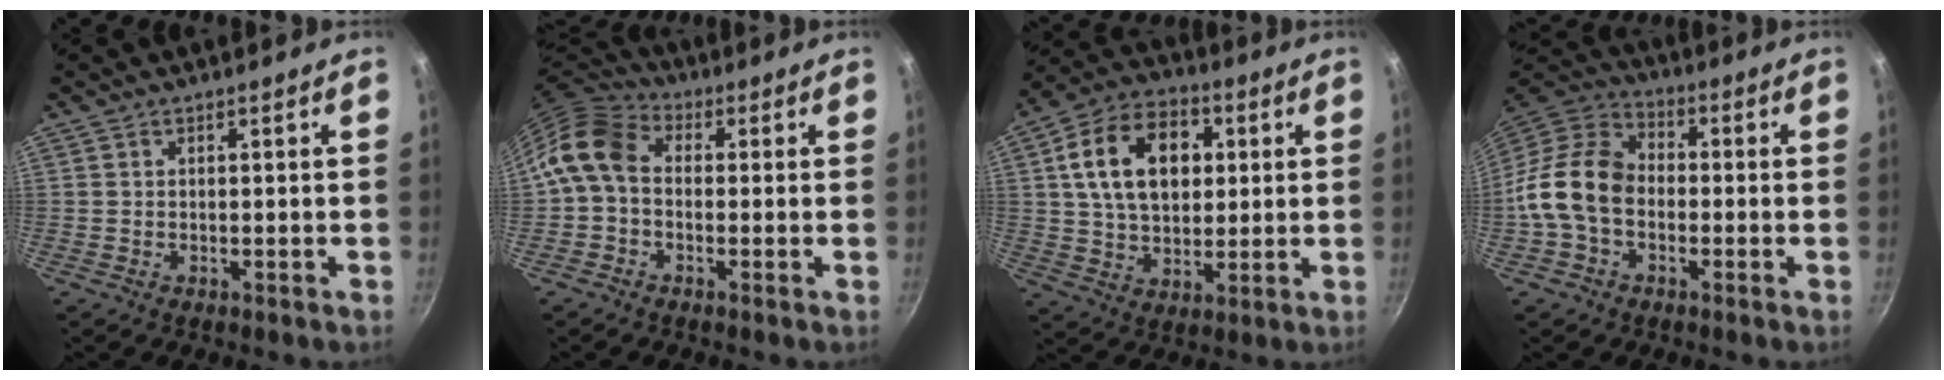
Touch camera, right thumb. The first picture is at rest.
{"total": 9.4, "force": [-0.1, 7.2, 6.1], "torque": [-0.107, 0.030, -0.024]}
{"total": 17.5, "force": [3.9, 11.9, 12.2], "torque": [-0.177, 0.011, 0.058]}
{"total": 13.2, "force": [-2.2, 9.5, 8.9], "torque": [-0.145, 0.037, -0.066]}